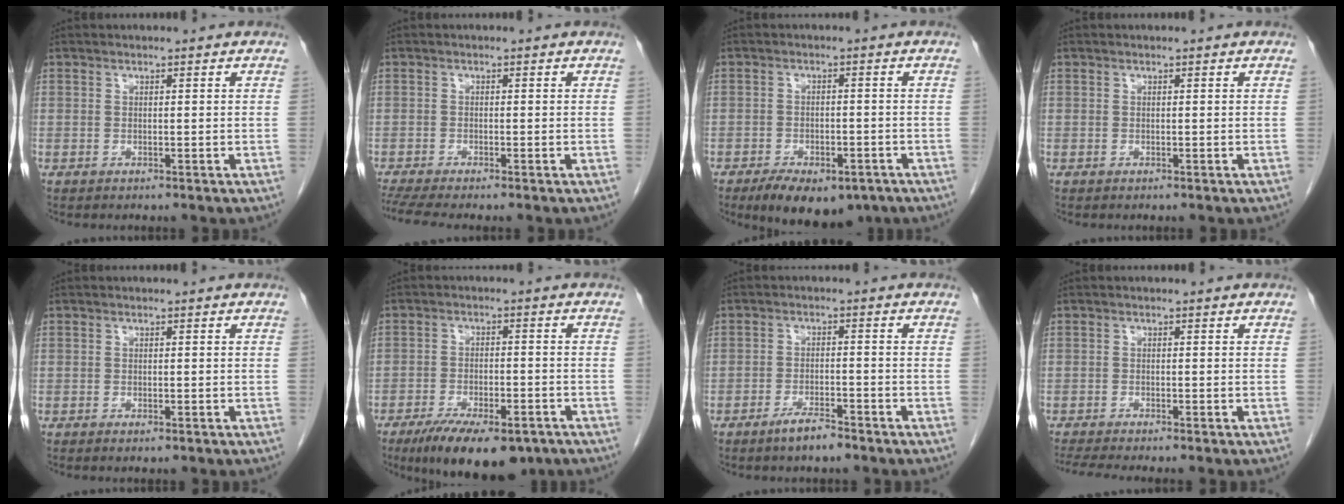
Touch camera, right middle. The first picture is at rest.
{"total": 4.7, "force": [-4.0, -0.2, 2.5], "torque": [-0.044, -0.011, -0.071]}
{"total": 11.0, "force": [-7.7, 5.0, 6.0], "torque": [-0.084, -0.004, -0.112]}
{"total": 0.0}
{"total": 0.9, "force": [-0.6, 0.2, 0.7], "torque": [-0.014, -0.003, -0.005]}
{"total": 13.3, "force": [-9.4, 4.5, 8.2], "torque": [-0.128, -0.014, -0.143]}
{"total": 4.0, "force": [-3.1, 0.6, 2.5], "torque": [-0.050, -0.003, -0.054]}
{"total": 4.3, "force": [-3.8, -0.4, 2.1], "torque": [-0.034, -0.011, -0.065]}